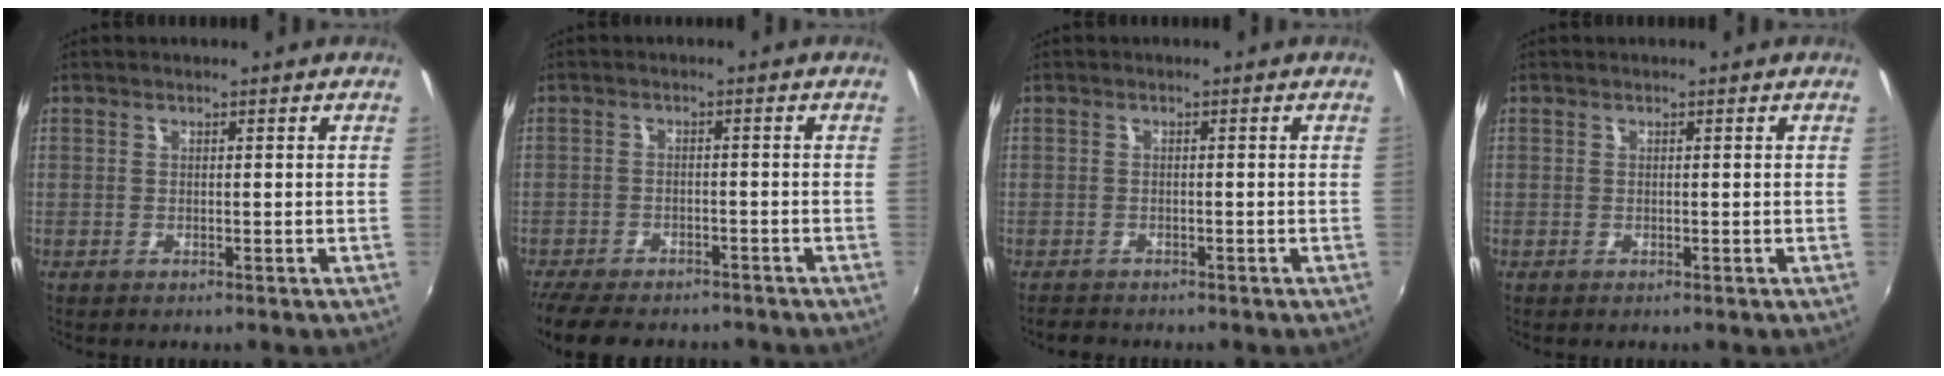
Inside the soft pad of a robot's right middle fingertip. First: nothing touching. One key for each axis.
{"total": 11.1, "fx": -9.3, "fy": 3.9, "fz": 4.8, "tx": -0.117, "ty": -0.024, "tz": -0.149}
{"total": 1.9, "fx": -1.8, "fy": 0.6, "fz": 0.2, "tx": -0.013, "ty": -0.003, "tz": -0.034}
{"total": 0.0}